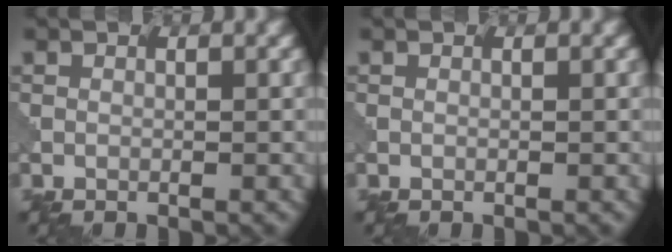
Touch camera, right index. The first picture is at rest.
{"total": 0.0}